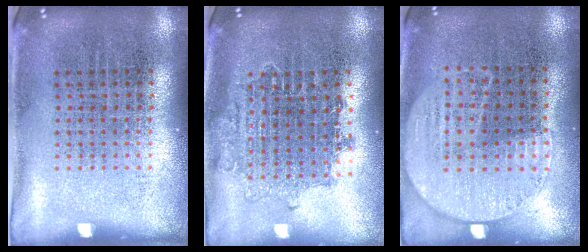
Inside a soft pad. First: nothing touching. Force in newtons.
{"total": 1.6, "press": 1.3, "slide": 0.9}
{"total": 1.2, "press": 1.0, "slide": 0.6}